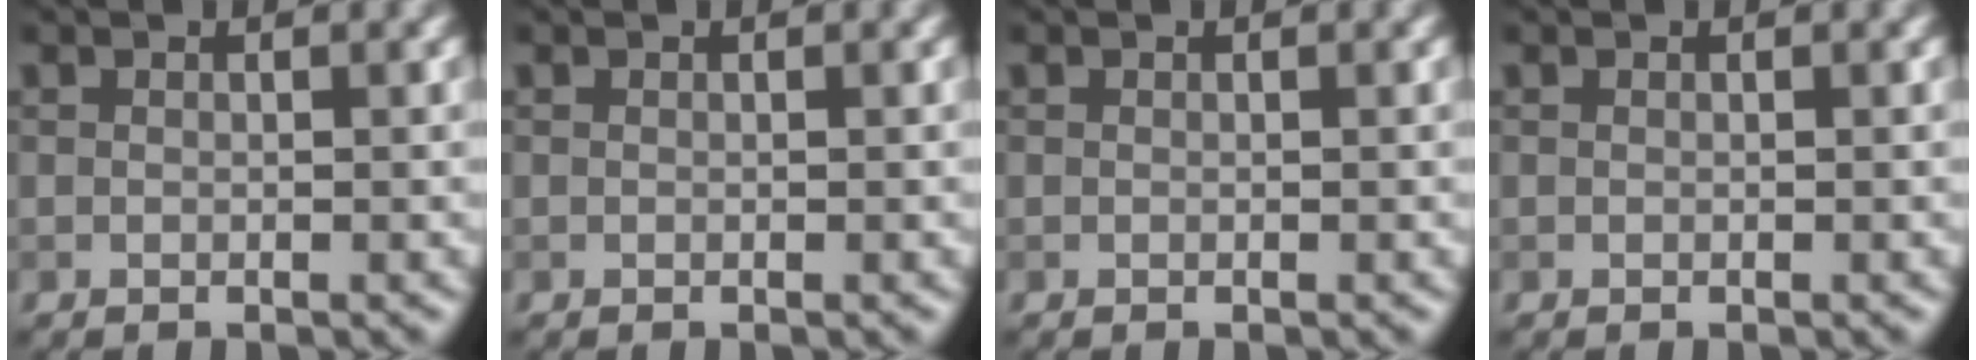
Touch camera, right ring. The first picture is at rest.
{"total": 0.0}
{"total": 0.0}
{"total": 0.0}